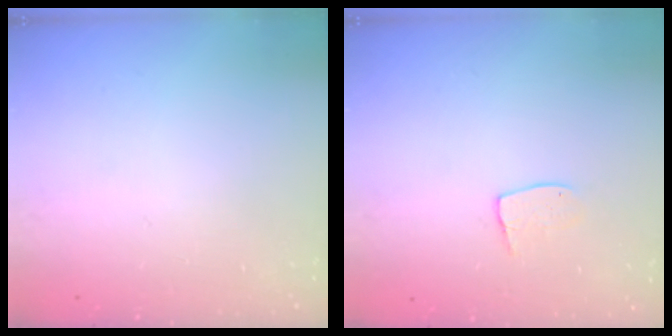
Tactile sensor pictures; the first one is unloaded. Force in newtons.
{"total": 5.9, "press": 5.9, "slide": 0.4}